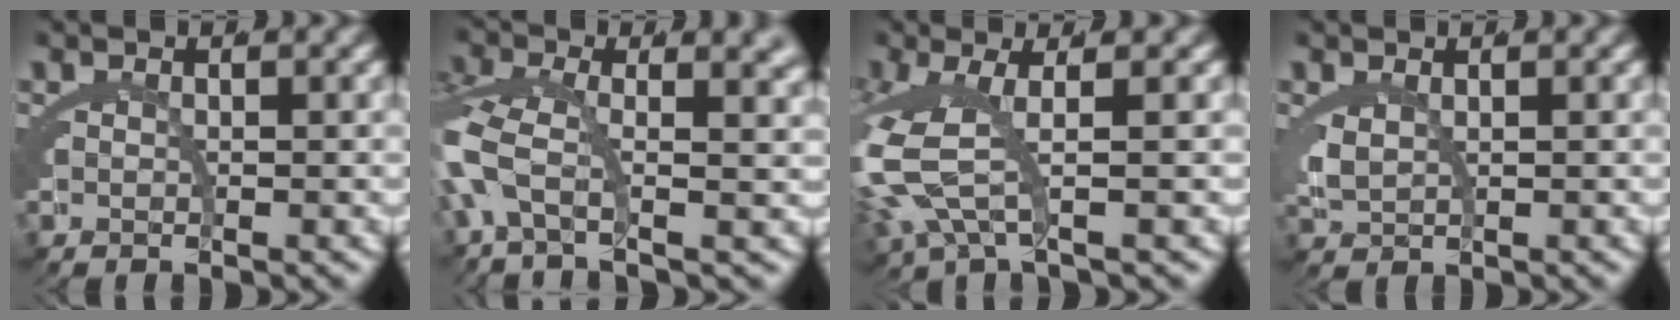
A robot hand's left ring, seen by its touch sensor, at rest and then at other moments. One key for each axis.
{"total": 4.3, "fx": 0.2, "fy": 1.4, "fz": 4.0, "tx": -0.106, "ty": -0.023, "tz": 0.012}
{"total": 5.9, "fx": 0.0, "fy": 2.4, "fz": 5.4, "tx": -0.147, "ty": -0.021, "tz": 0.014}
{"total": 1.5, "fx": 0.7, "fy": 0.8, "fz": 1.1, "tx": -0.042, "ty": -0.017, "tz": 0.030}